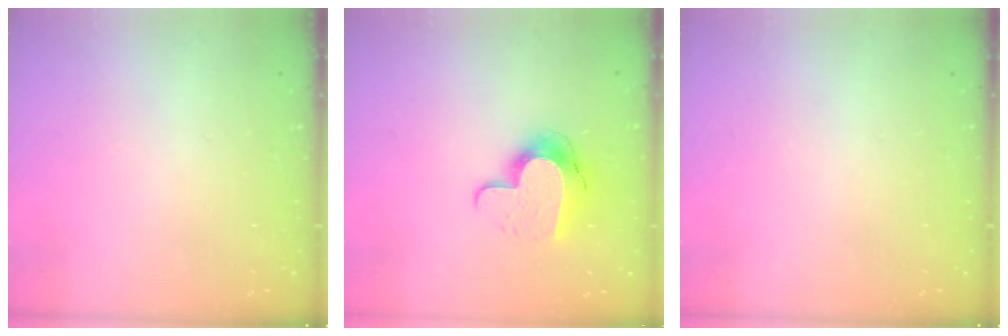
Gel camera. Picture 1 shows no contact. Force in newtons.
{"total": 11.6, "press": 11.5, "slide": 0.9}
{"total": 0.0}